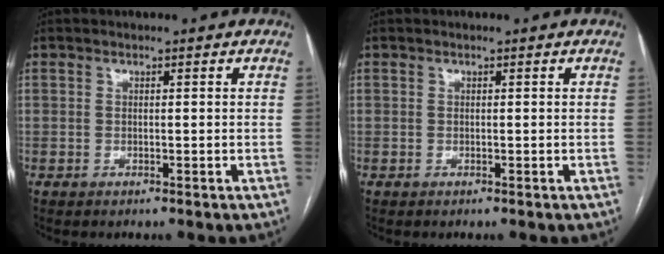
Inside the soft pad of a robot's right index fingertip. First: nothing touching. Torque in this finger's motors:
{"motor_torque": [0.00, 0.00, 0.00, 0.01]}